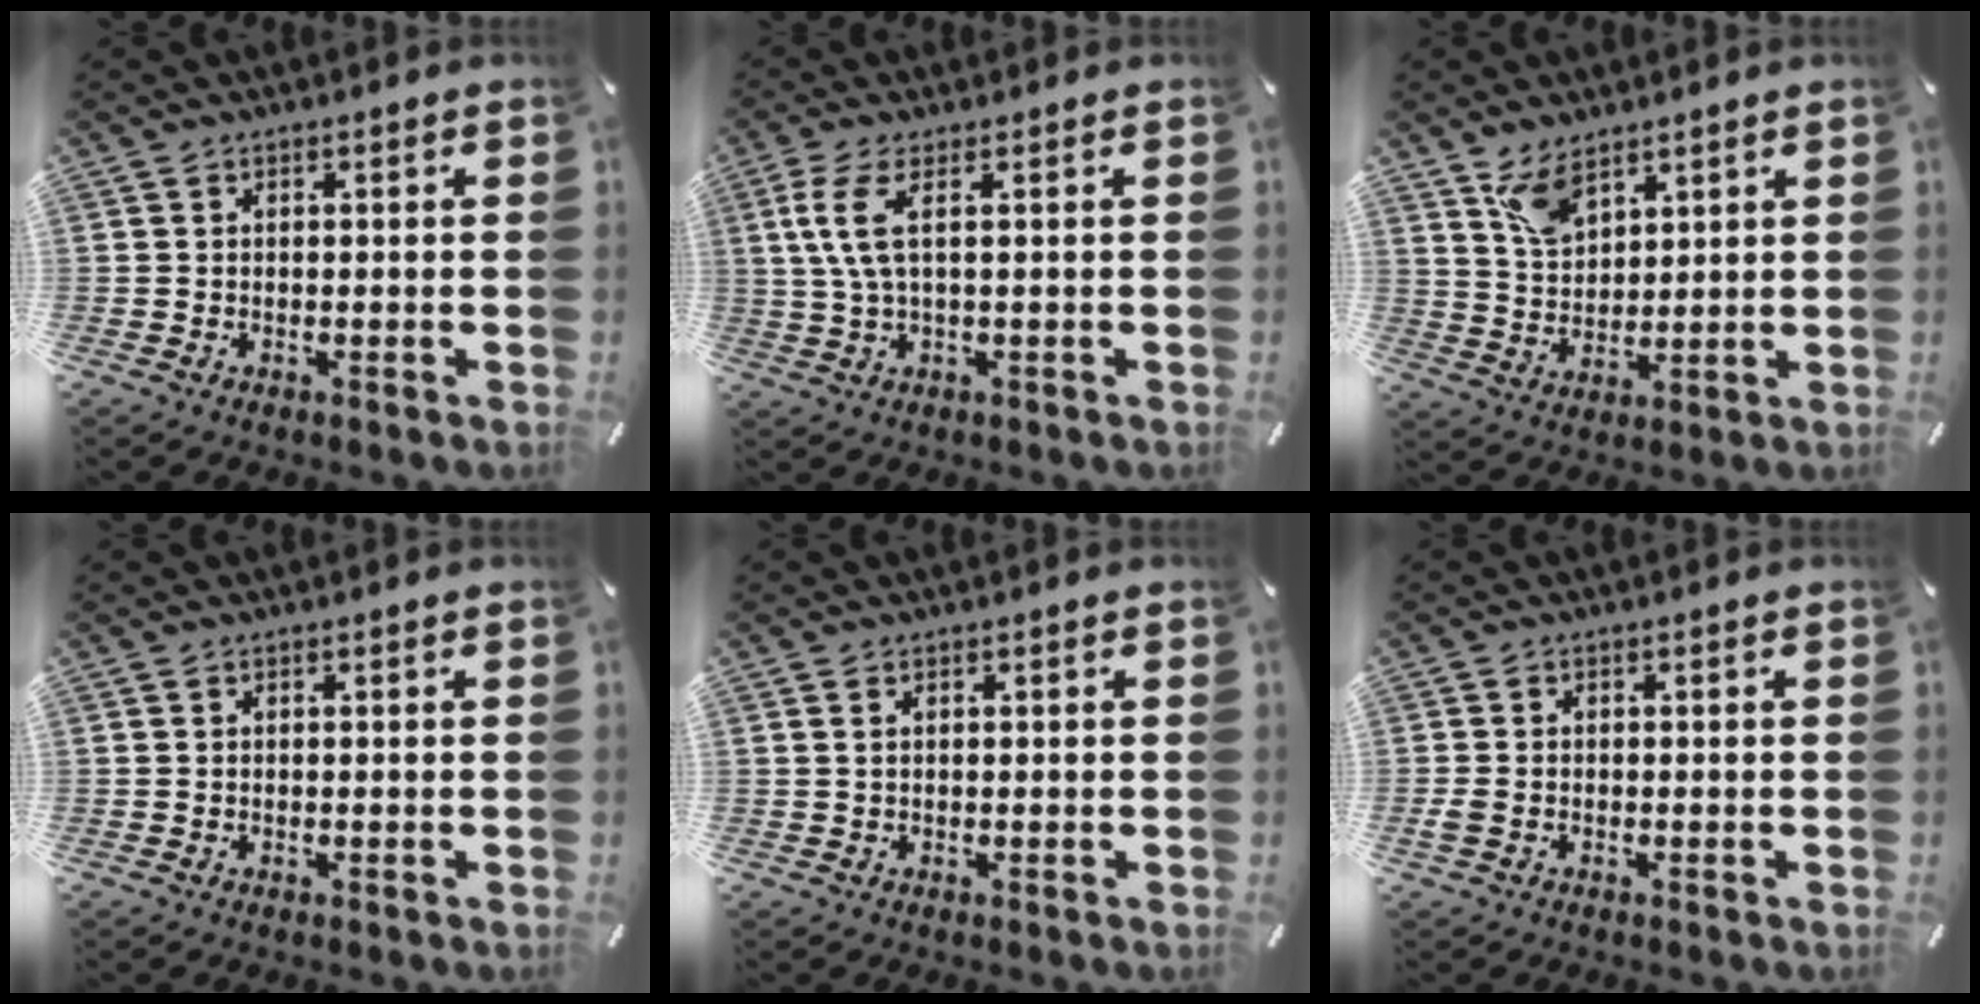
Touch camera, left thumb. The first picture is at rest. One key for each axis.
{"total": 6.5, "fx": 1.5, "fy": 1.6, "fz": 6.2, "tx": -0.134, "ty": -0.007, "tz": 0.022}
{"total": 7.0, "fx": 5.1, "fy": 3.7, "fz": 3.0, "tx": -0.064, "ty": -0.018, "tz": 0.098}
{"total": 0.0}
{"total": 0.6, "fx": 0.2, "fy": 0.3, "fz": 0.6, "tx": -0.011, "ty": 0.001, "tz": 0.003}
{"total": 1.7, "fx": -0.5, "fy": 1.1, "fz": 1.2, "tx": -0.028, "ty": -0.001, "tz": -0.011}